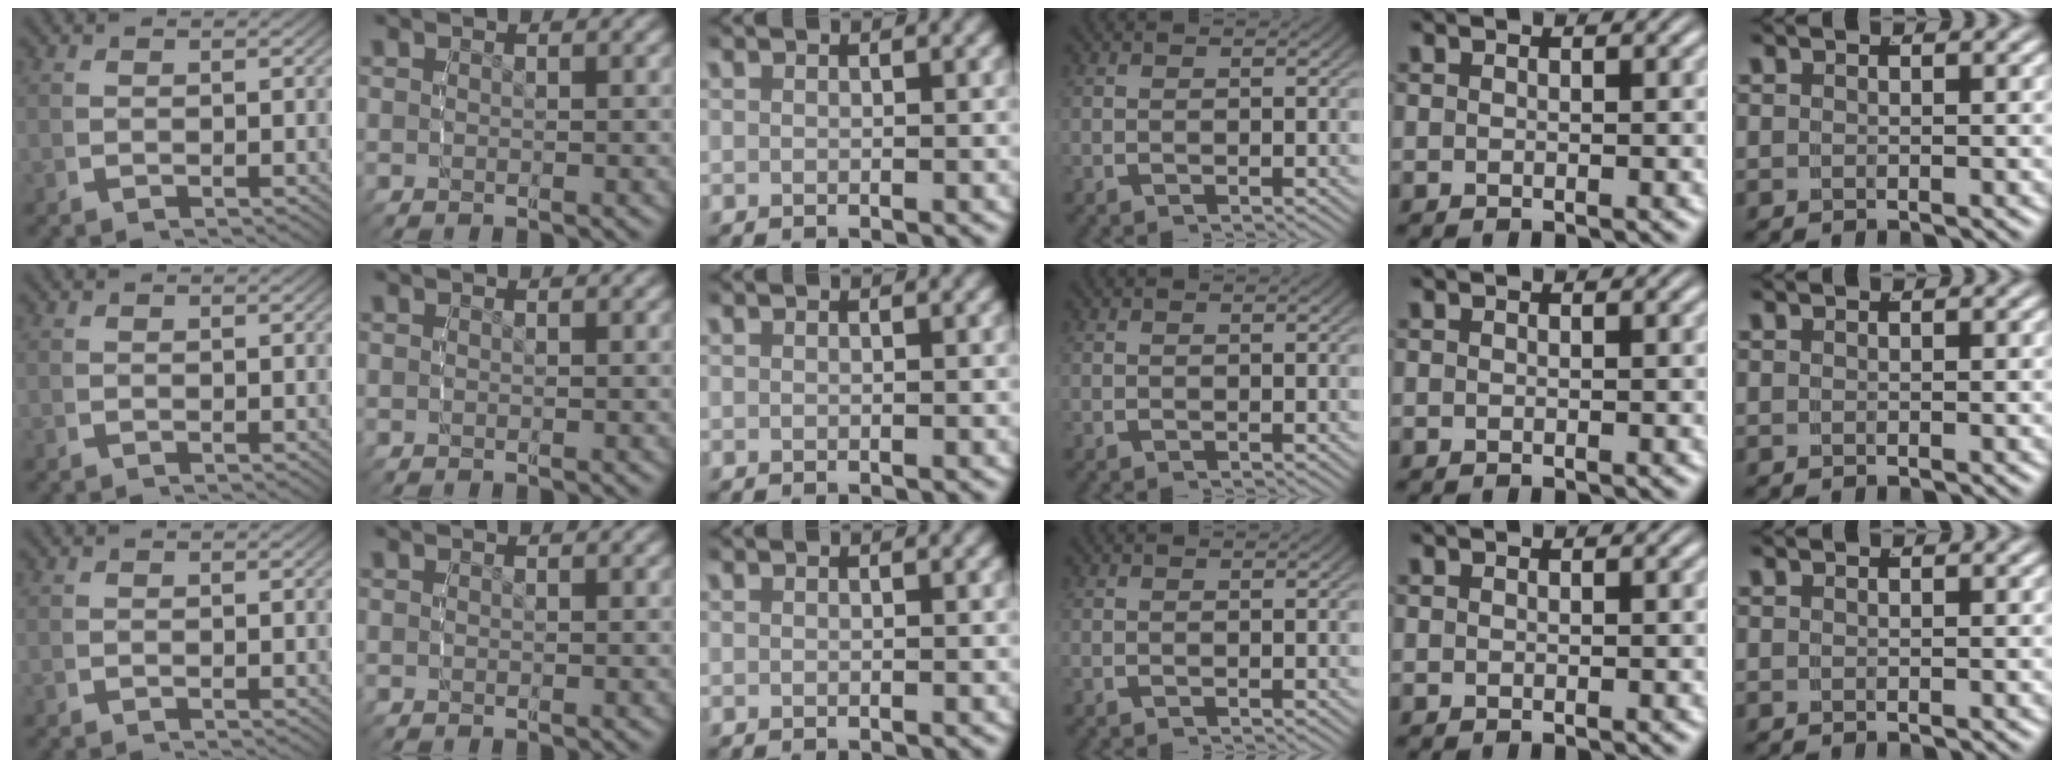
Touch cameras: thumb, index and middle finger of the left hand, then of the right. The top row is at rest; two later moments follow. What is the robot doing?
{"motion": "reach", "object": "paper"}